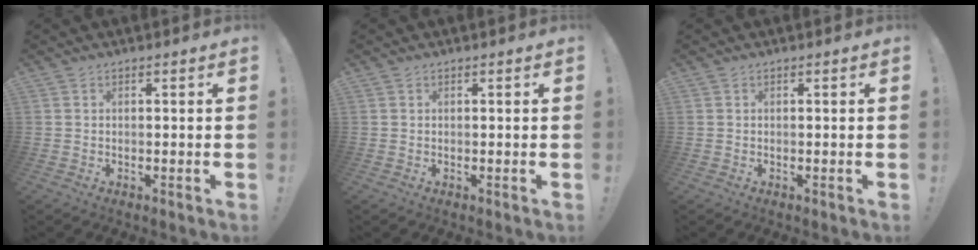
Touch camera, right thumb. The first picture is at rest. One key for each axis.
{"total": 0.0}
{"total": 0.0}